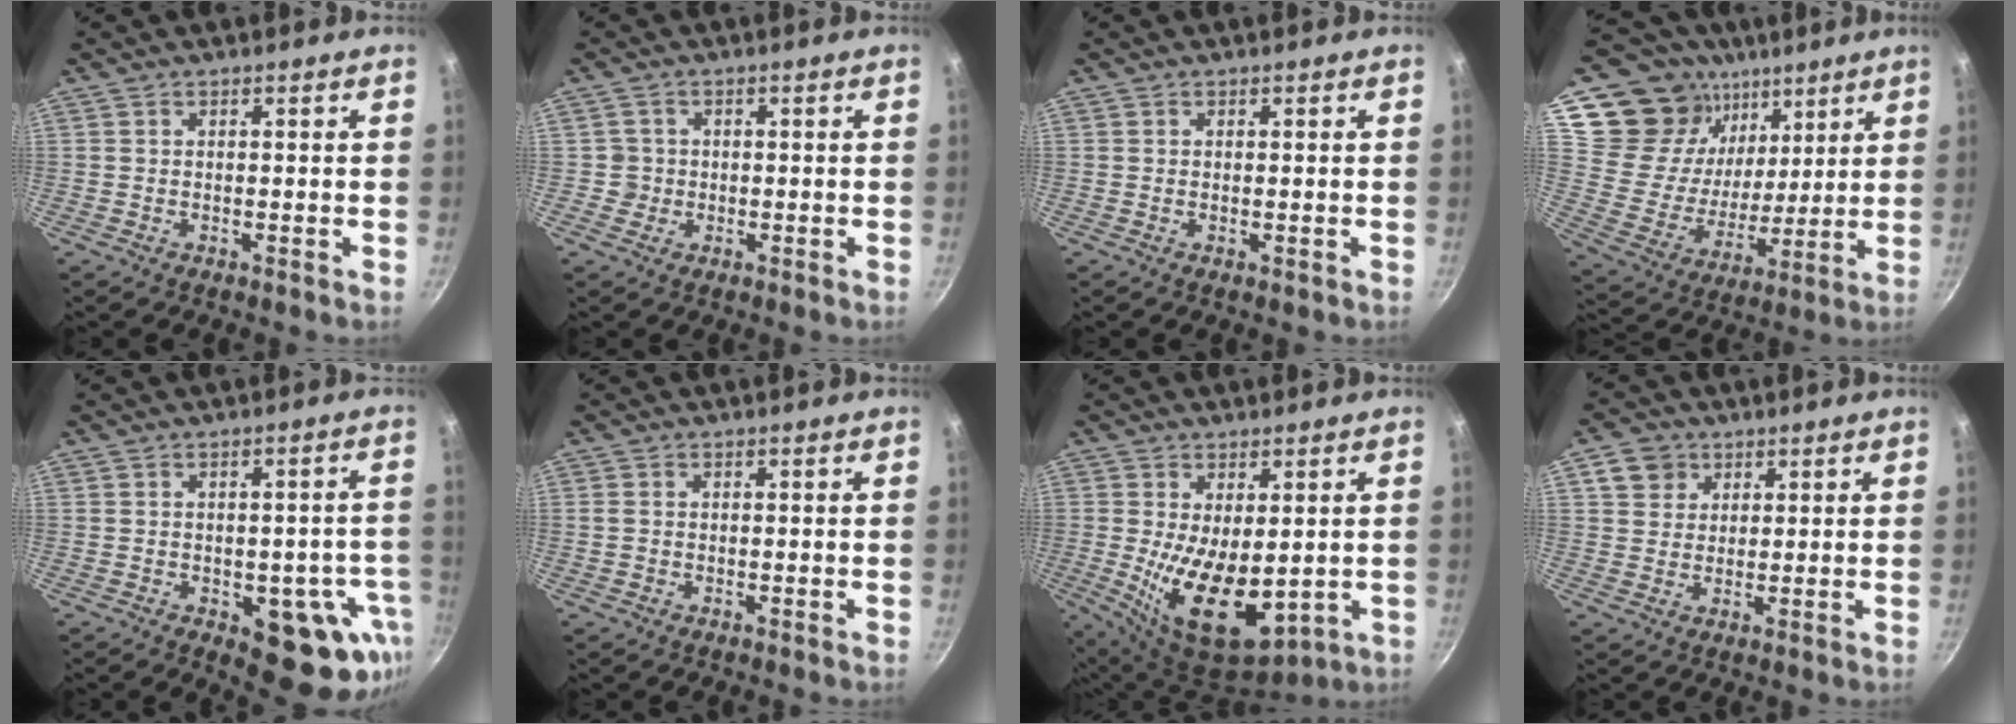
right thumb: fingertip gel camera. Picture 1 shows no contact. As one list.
[{"total": 2.6, "force": [-0.3, 2.5, 0.3], "torque": [0.010, 0.011, -0.006]}, {"total": 0.0}, {"total": 20.4, "force": [11.7, 14.9, 7.6], "torque": [-0.105, -0.049, 0.211]}, {"total": 15.5, "force": [-4.9, 8.2, 12.2], "torque": [-0.073, 0.001, -0.055]}, {"total": 1.2, "force": [-0.2, 1.0, 0.5], "torque": [-0.009, 0.002, -0.006]}, {"total": 14.2, "force": [-0.7, 7.6, 12.0], "torque": [-0.185, -0.031, 0.009]}, {"total": 5.2, "force": [2.3, 4.5, 1.5], "torque": [0.003, 0.005, 0.038]}]